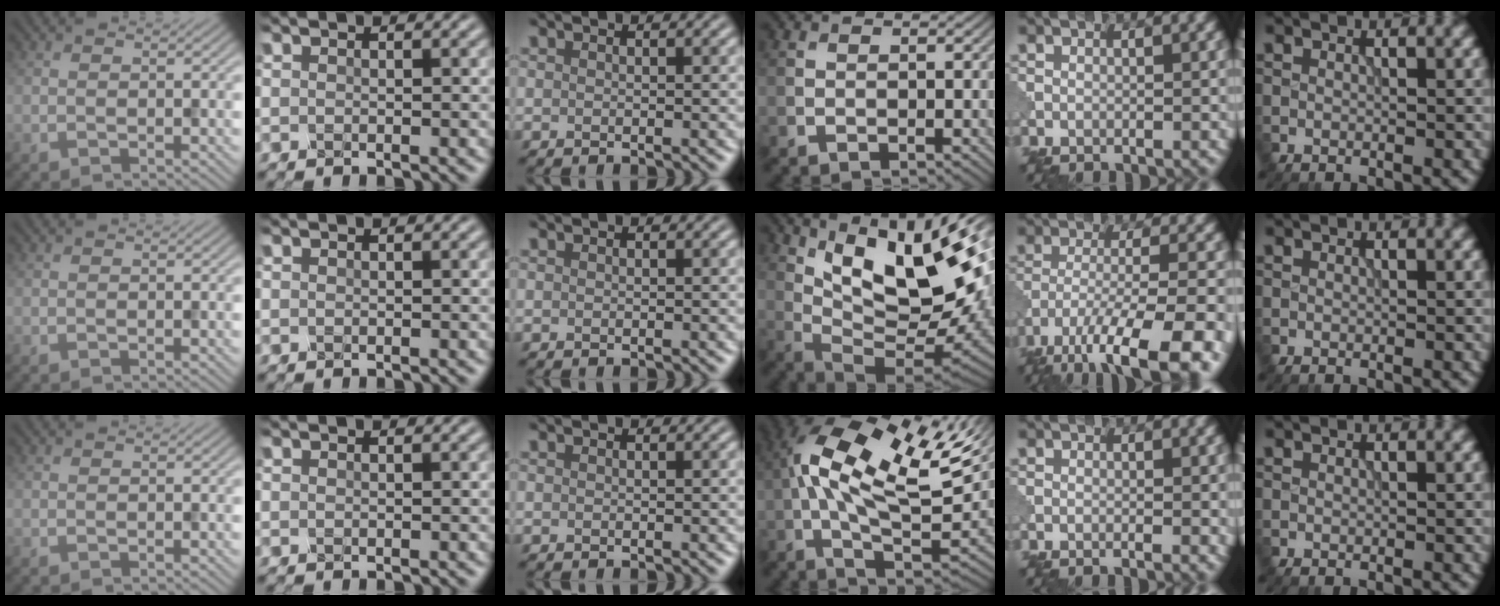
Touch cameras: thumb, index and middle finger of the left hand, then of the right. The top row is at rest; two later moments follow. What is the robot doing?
{"motion": "shake", "object": "salt shaker"}